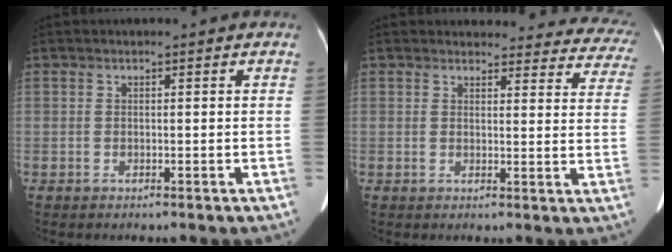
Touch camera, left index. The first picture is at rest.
{"total": 20.6, "force": [19.4, 6.0, 3.3], "torque": [-0.007, -0.060, 0.188]}